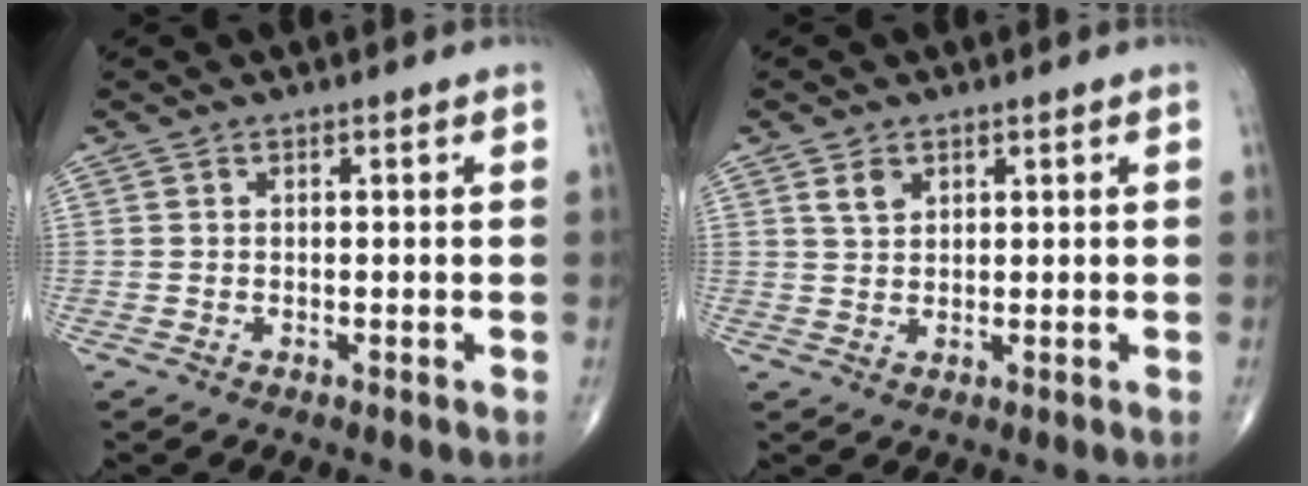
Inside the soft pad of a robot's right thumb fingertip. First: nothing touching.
{"total": 2.6, "force": [1.5, 1.7, 1.4], "torque": [-0.018, -0.007, 0.032]}